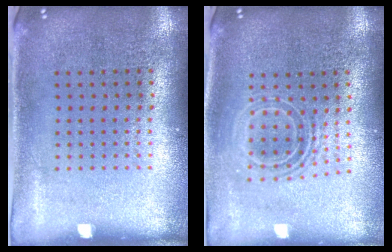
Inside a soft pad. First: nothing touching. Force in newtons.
{"total": 1.6, "press": 1.3, "slide": 0.9}